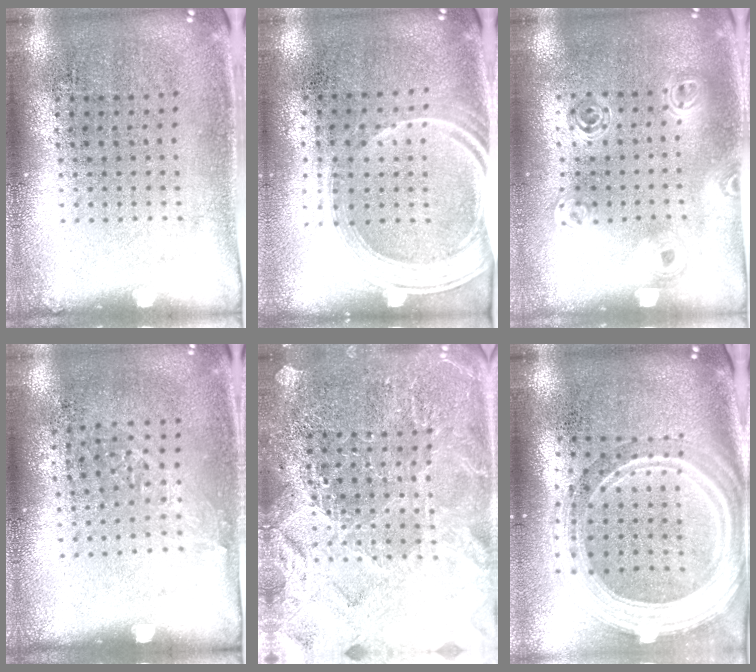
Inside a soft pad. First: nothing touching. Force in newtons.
{"total": 1.8, "press": 1.6, "slide": 1.0}
{"total": 1.4, "press": 1.3, "slide": 0.5}
{"total": 0.9, "press": 0.7, "slide": 0.5}
{"total": 6.1, "press": 6.0, "slide": 0.9}
{"total": 2.9, "press": 2.4, "slide": 1.6}